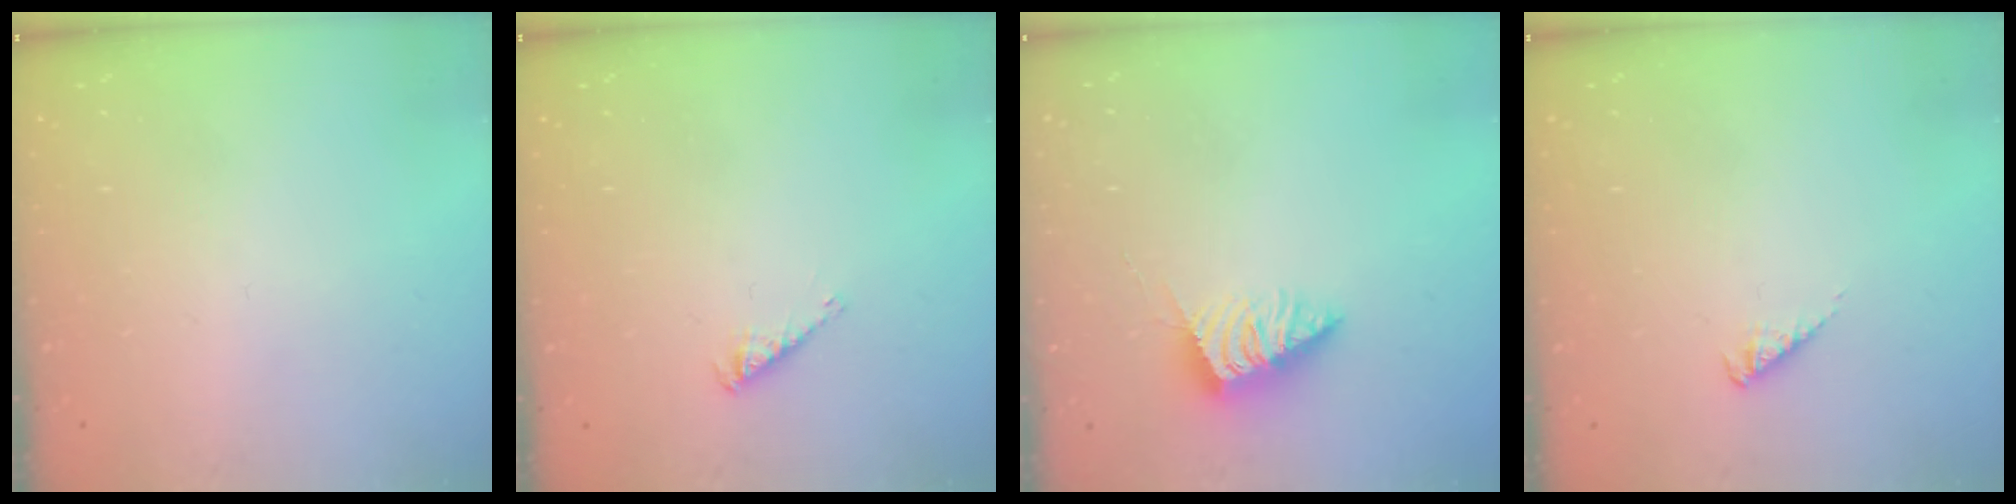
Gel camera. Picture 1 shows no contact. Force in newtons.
{"total": 2.8, "press": 2.7, "slide": 0.5}
{"total": 5.0, "press": 5.0, "slide": 0.3}
{"total": 3.0, "press": 2.9, "slide": 0.5}